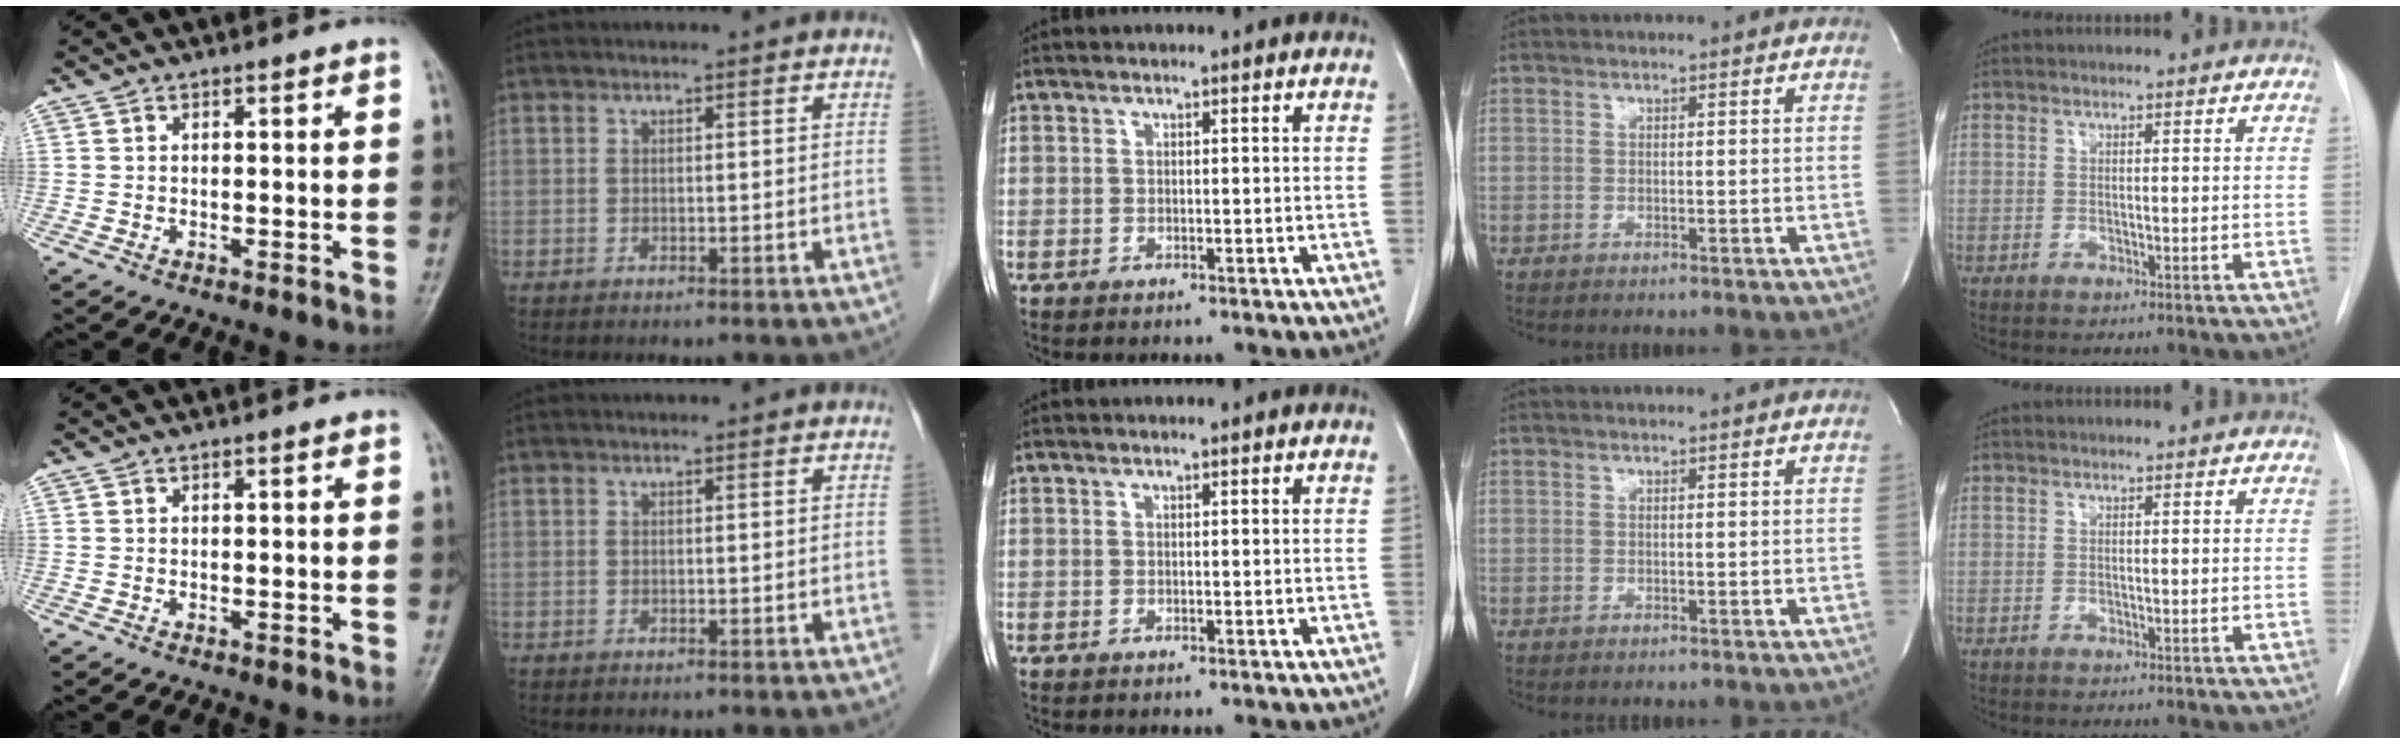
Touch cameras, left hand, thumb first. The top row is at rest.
{}